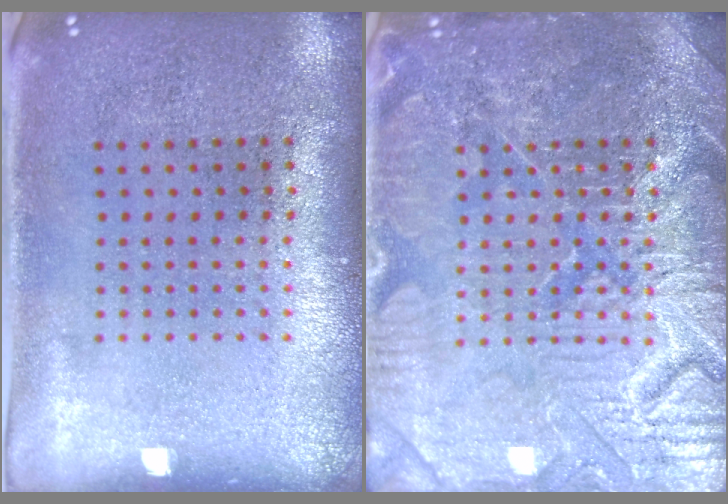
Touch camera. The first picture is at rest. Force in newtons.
{"total": 7.1, "press": 7.1, "slide": 1.0}